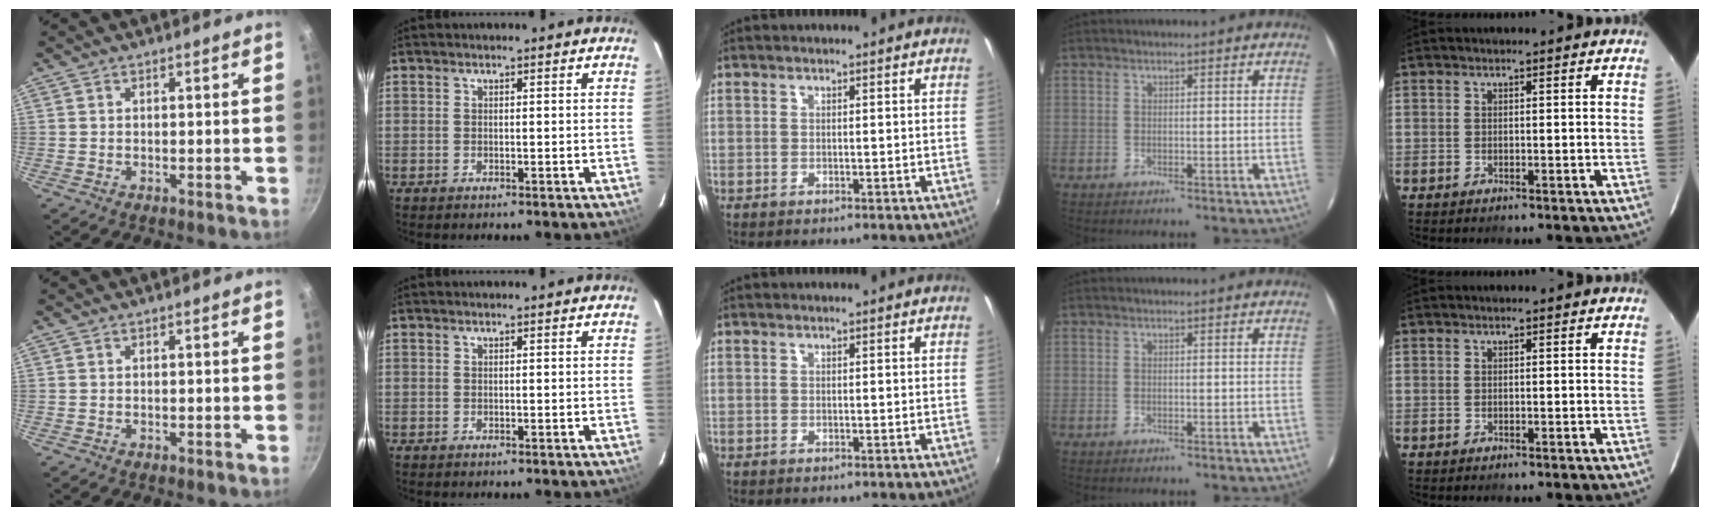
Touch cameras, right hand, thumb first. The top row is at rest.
{}